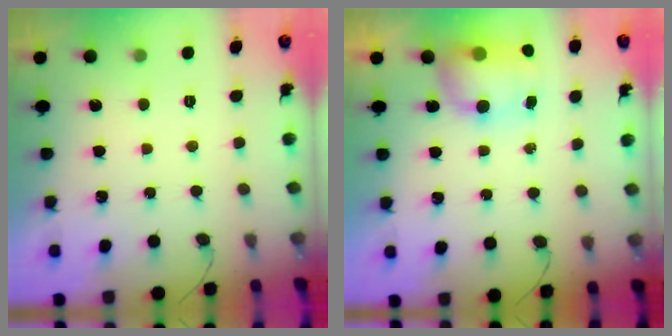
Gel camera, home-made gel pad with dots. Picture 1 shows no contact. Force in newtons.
{"total": 8.9, "press": 8.4, "slide": 3.0}